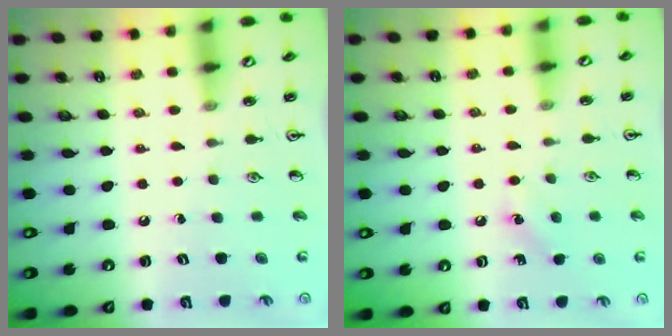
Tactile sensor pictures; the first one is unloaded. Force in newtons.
{"total": 5.4, "press": 5.2, "slide": 1.5}